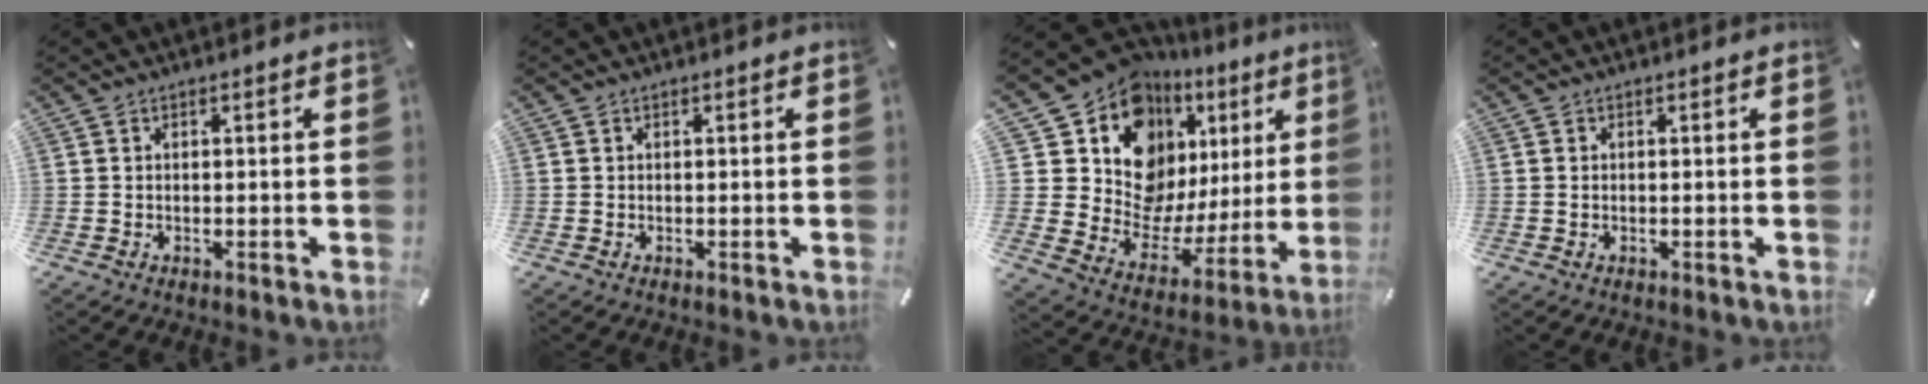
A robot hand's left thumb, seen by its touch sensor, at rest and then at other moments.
{"total": 0.0}
{"total": 15.9, "force": [9.5, 11.1, 6.2], "torque": [-0.099, -0.103, 0.178]}
{"total": 0.6, "force": [-0.1, 0.4, 0.4], "torque": [-0.009, 0.002, -0.003]}